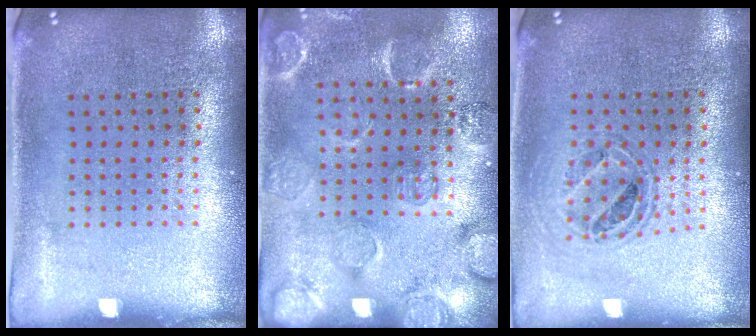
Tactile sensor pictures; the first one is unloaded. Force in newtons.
{"total": 2.6, "press": 2.0, "slide": 1.6}
{"total": 0.9, "press": 0.9, "slide": 0.1}